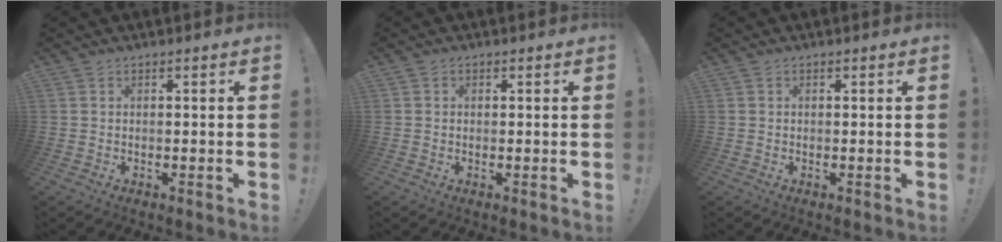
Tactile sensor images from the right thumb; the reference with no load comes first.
{"total": 0.7, "force": [0.0, 0.7, 0.1], "torque": [0.003, 0.000, -0.001]}
{"total": 0.0}